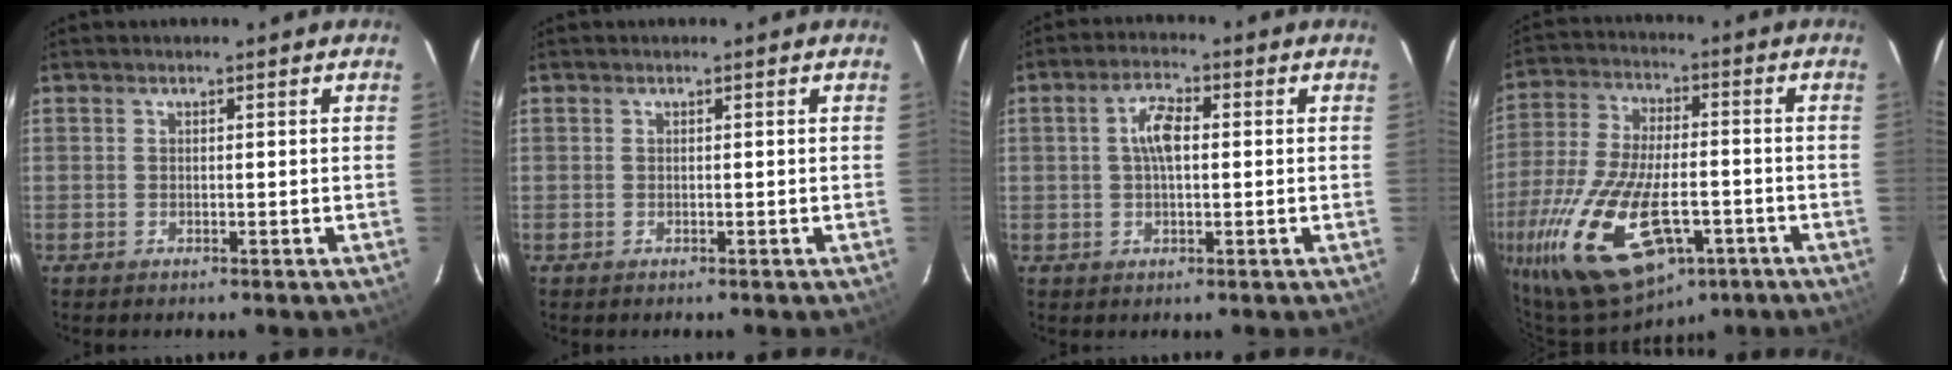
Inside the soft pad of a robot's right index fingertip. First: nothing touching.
{"total": 0.0}
{"total": 5.1, "force": [0.5, 2.3, 4.6], "torque": [-0.089, 0.014, 0.010]}
{"total": 24.0, "force": [-10.9, 11.5, 18.0], "torque": [-0.390, -0.048, -0.177]}